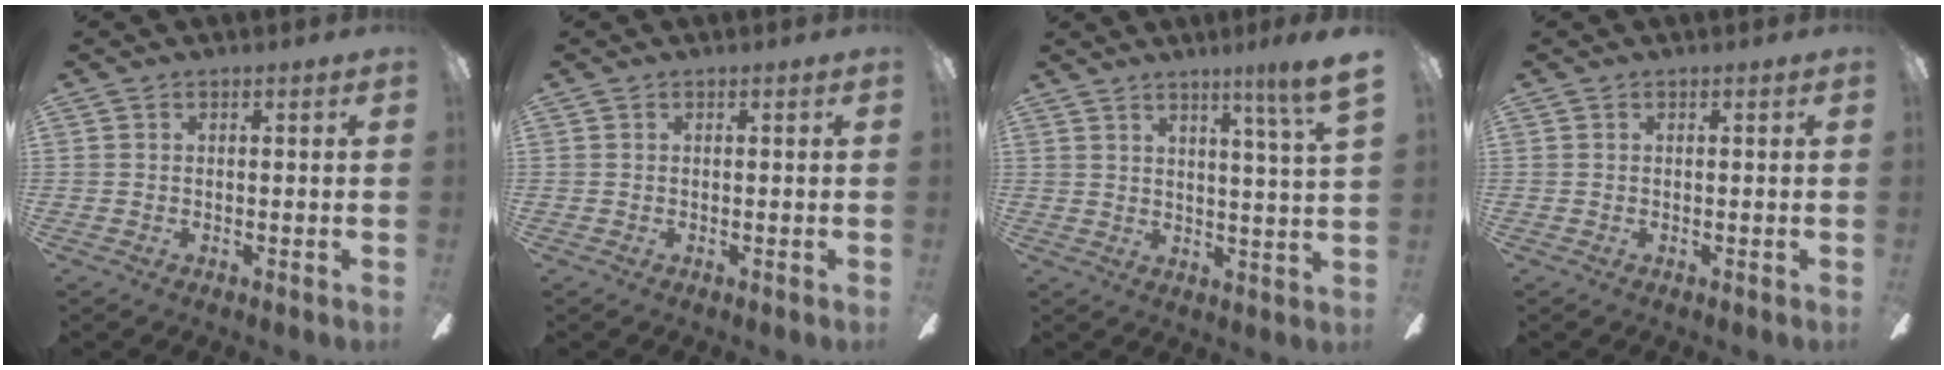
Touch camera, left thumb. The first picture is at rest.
{"total": 0.0}
{"total": 7.1, "force": [5.1, -0.8, 4.8], "torque": [-0.073, -0.035, 0.079]}
{"total": 0.0}